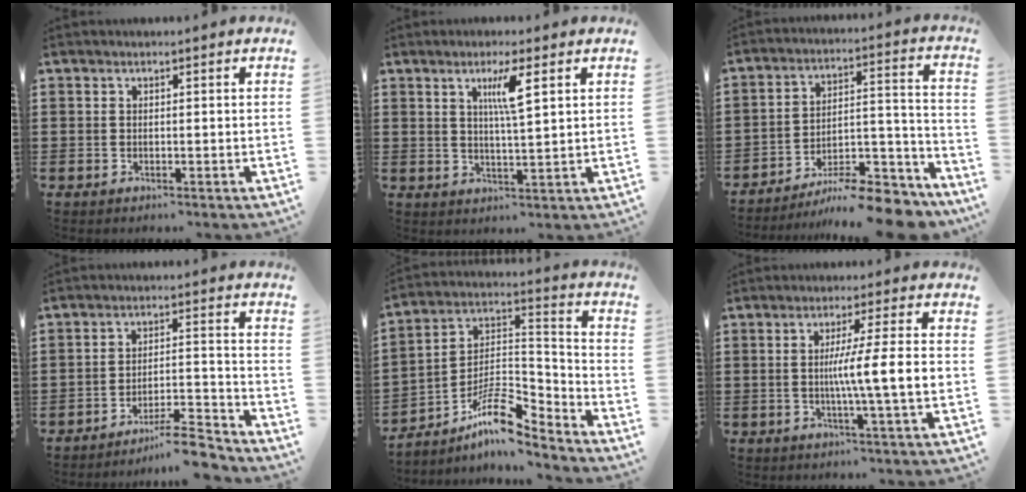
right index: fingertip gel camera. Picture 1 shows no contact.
{"total": 4.6, "force": [2.1, 0.2, 4.1], "torque": [-0.087, 0.002, 0.031]}
{"total": 10.8, "force": [-9.7, 1.5, 4.6], "torque": [-0.050, 0.035, -0.184]}
{"total": 7.3, "force": [-6.6, 0.4, 3.0], "torque": [-0.041, 0.009, -0.125]}
{"total": 10.7, "force": [-7.2, 3.8, 6.9], "torque": [-0.141, 0.006, -0.141]}
{"total": 7.7, "force": [-0.6, -0.5, 7.7], "torque": [-0.135, -0.010, -0.015]}